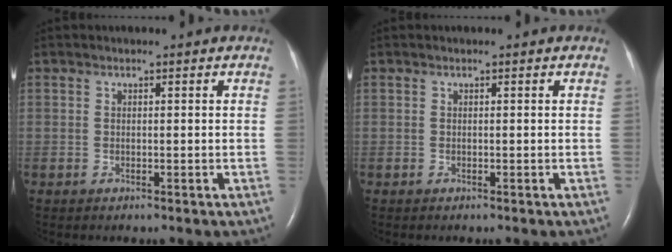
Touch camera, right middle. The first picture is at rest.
{"total": 0.0}